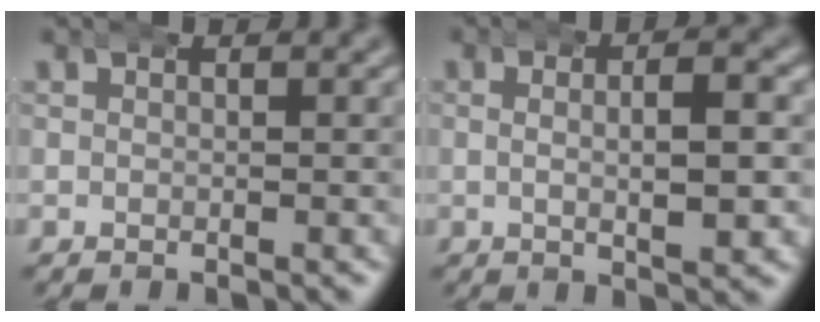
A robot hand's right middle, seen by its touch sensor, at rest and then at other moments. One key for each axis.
{"total": 4.3, "fx": 0.6, "fy": 1.3, "fz": 4.1, "tx": -0.051, "ty": 0.013, "tz": 0.005}